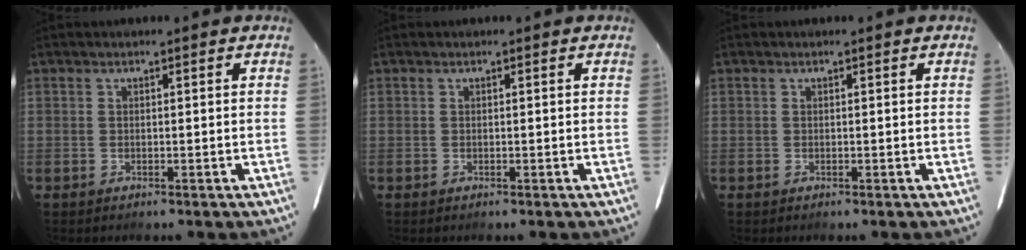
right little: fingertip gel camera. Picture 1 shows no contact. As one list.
[{"total": 0.0}, {"total": 0.0}]